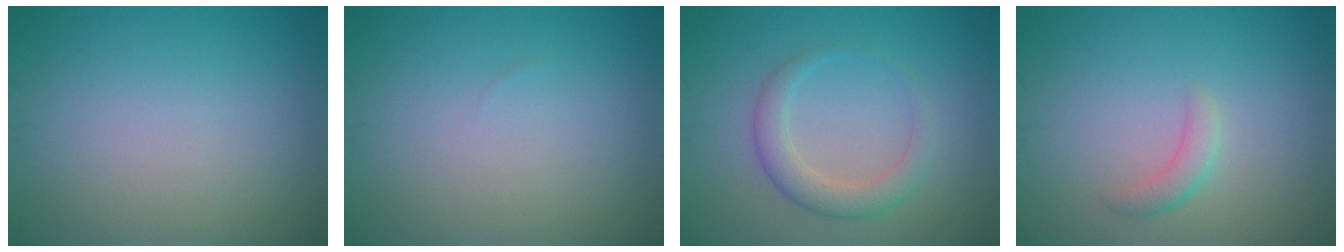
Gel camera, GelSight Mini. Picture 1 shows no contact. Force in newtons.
{"total": 0.0}
{"total": 2.9, "press": 2.9, "slide": 0.1}
{"total": 1.5, "press": 1.5, "slide": 0.1}